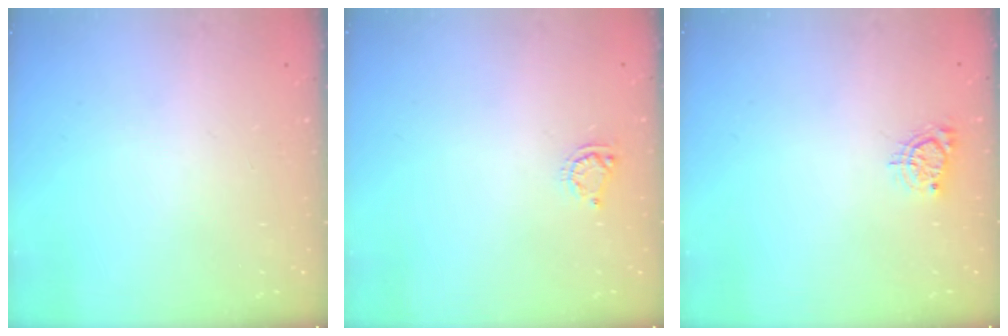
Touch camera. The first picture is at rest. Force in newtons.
{"total": 4.9, "press": 4.8, "slide": 0.5}
{"total": 4.9, "press": 4.8, "slide": 0.5}